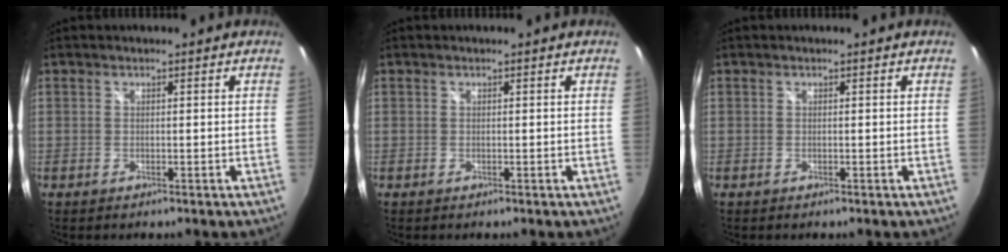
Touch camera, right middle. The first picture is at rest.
{"total": 0.0}
{"total": 0.0}